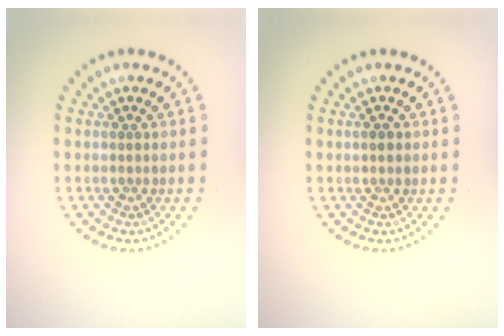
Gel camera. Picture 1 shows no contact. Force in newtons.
{"total": 1.1, "press": 1.1, "slide": 0.0}